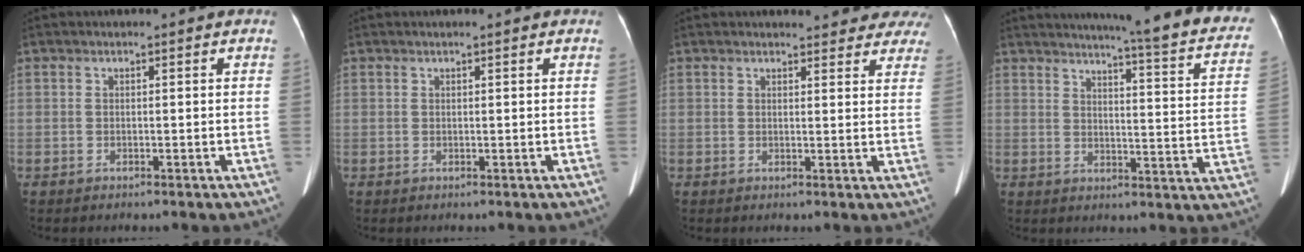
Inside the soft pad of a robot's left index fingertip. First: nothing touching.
{"total": 0.6, "force": [0.4, 0.0, 0.4], "torque": [-0.008, 0.007, 0.008]}
{"total": 12.1, "force": [11.3, 3.4, 2.9], "torque": [0.003, -0.016, 0.101]}
{"total": 24.1, "force": [21.0, 1.2, 11.7], "torque": [-0.149, -0.072, 0.233]}